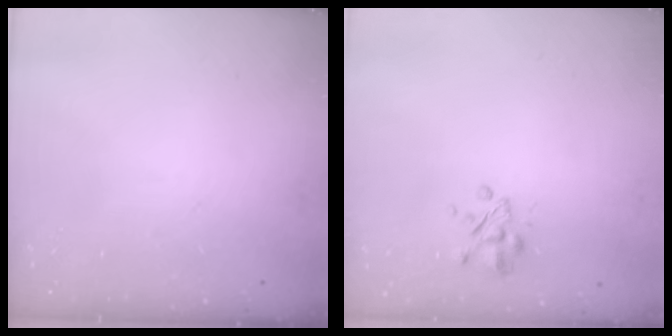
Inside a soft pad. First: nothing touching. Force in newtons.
{"total": 3.2, "press": 3.1, "slide": 0.6}